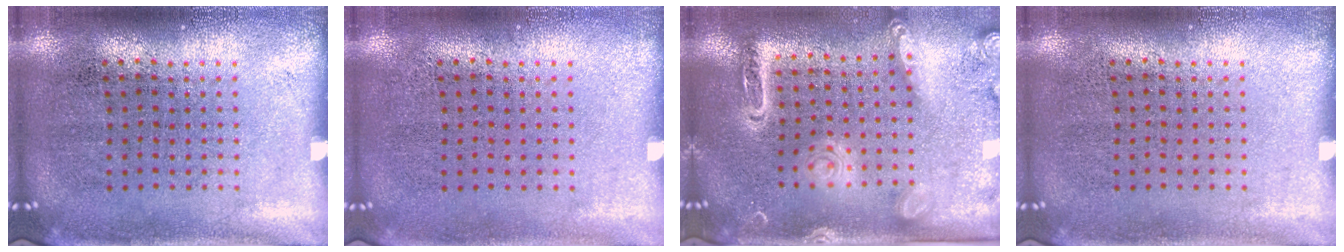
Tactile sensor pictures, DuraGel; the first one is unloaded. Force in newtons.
{"total": 0.0}
{"total": 2.2, "press": 1.9, "slide": 1.1}
{"total": 0.0}